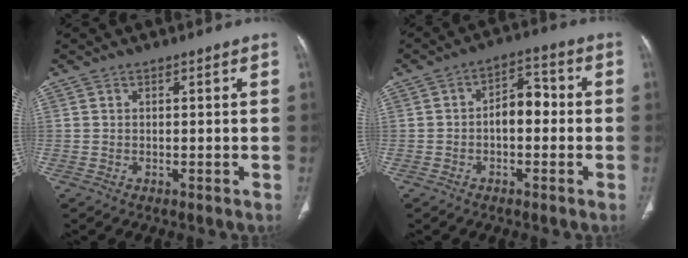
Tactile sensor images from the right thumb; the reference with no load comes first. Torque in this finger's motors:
{"motor_torque": [0.67, 1.22, 0.60, 0.39, 0.05]}